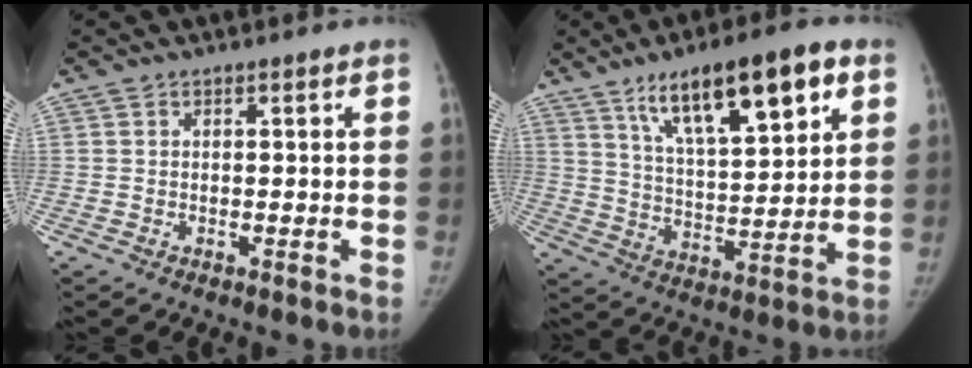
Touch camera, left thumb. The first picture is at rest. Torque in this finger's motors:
{"motor_torque": [0.32, 0.29, 1.54, -1.23, 0.39]}